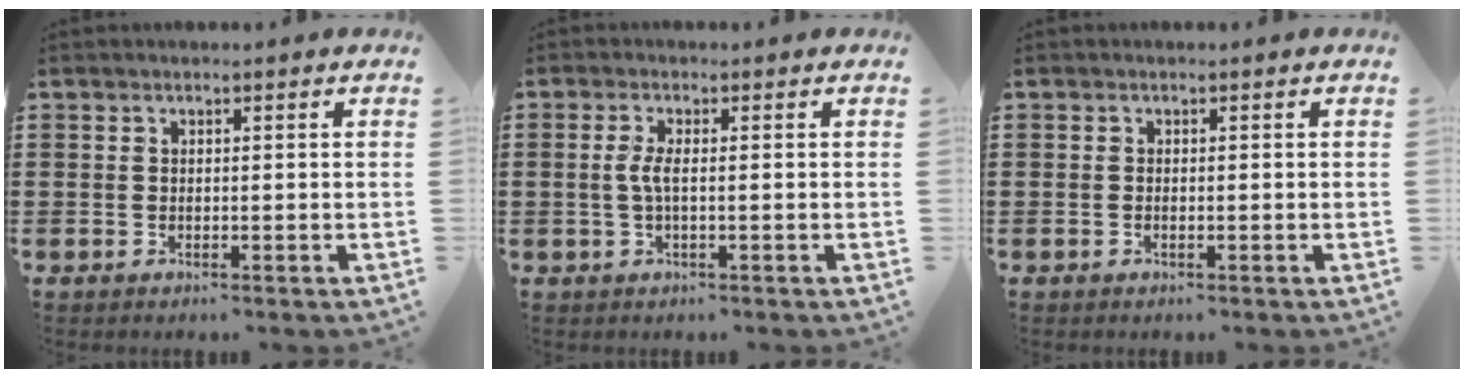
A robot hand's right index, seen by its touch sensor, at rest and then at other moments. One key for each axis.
{"total": 2.9, "fx": -0.2, "fy": 0.6, "fz": 2.8, "tx": -0.068, "ty": -0.006, "tz": -0.010}
{"total": 0.0}